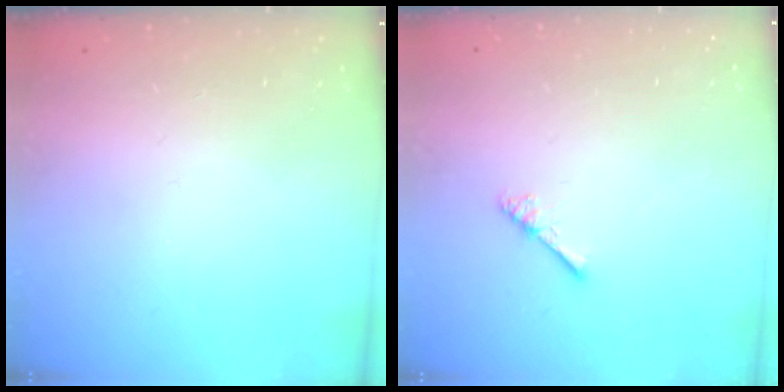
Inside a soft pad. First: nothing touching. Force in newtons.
{"total": 2.5, "press": 2.5, "slide": 0.4}